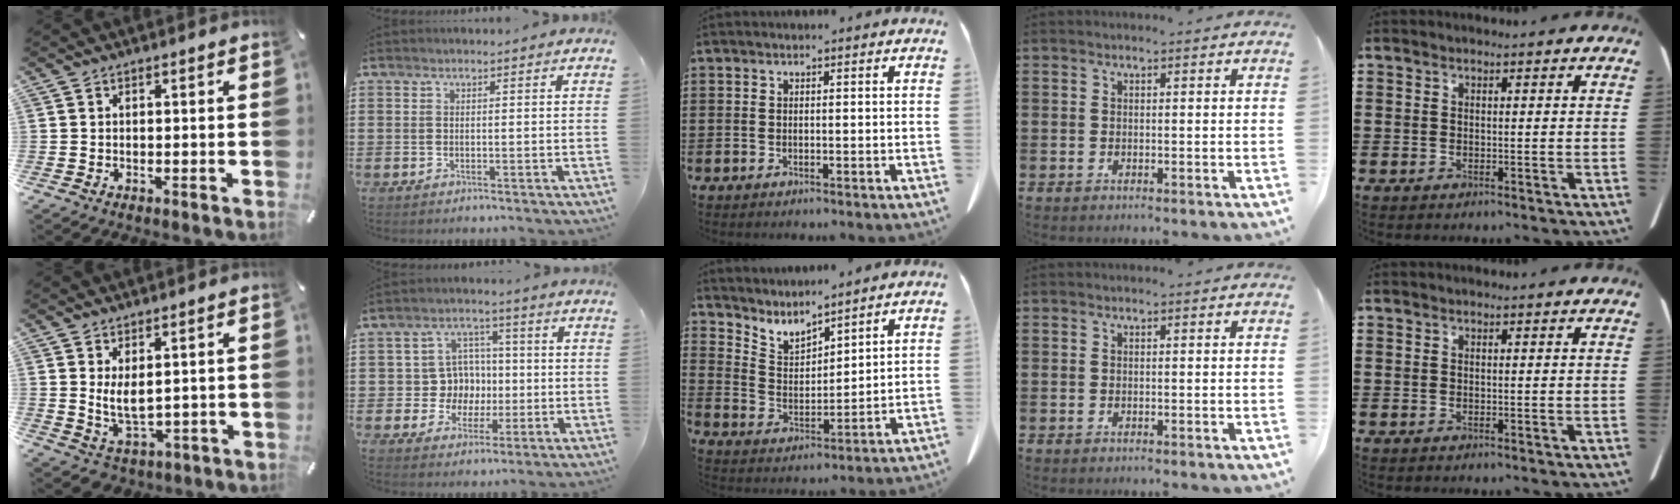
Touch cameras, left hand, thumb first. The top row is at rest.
{"thumb": {"total": 6.2, "force": [1.6, 4.1, 4.3], "torque": [-0.091, -0.001, 0.030]}, "index": {"total": 7.5, "force": [0.5, 7.1, 2.3], "torque": [-0.059, 0.012, 0.012]}, "middle": {"total": 4.6, "force": [4.4, 1.1, 0.7], "torque": [-0.036, -0.029, 0.076]}}